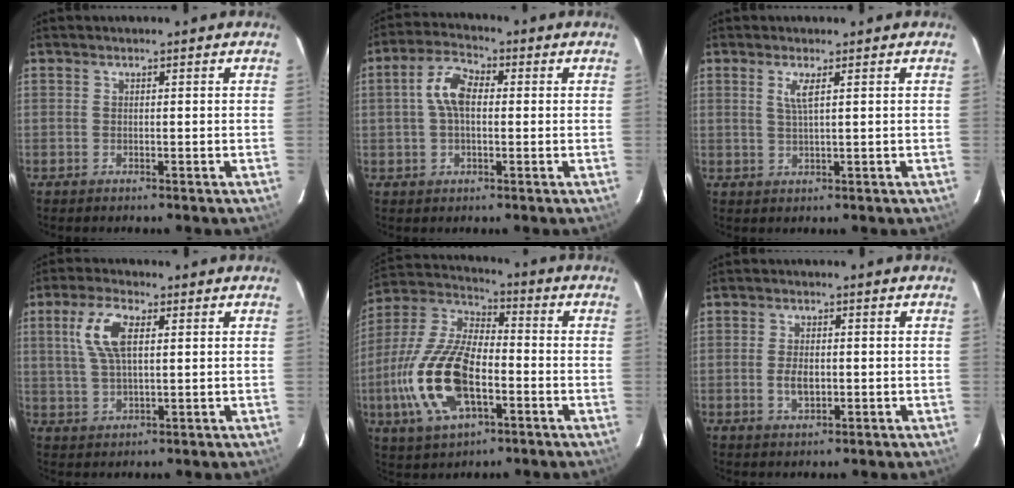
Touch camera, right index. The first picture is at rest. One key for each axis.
{"total": 6.8, "fx": 0.5, "fy": 3.7, "fz": 5.7, "tx": -0.116, "ty": 0.020, "tz": 0.010}
{"total": 2.5, "fx": 1.1, "fy": -0.1, "fz": 2.3, "tx": -0.046, "ty": -0.003, "tz": 0.021}
{"total": 8.1, "fx": 2.4, "fy": 3.3, "fz": 7.0, "tx": -0.145, "ty": 0.012, "tz": 0.050}
{"total": 19.0, "fx": -5.4, "fy": 8.8, "fz": 15.9, "tx": -0.351, "ty": -0.008, "tz": -0.101}
{"total": 3.7, "fx": -0.7, "fy": 2.2, "fz": 2.9, "tx": -0.056, "ty": -0.003, "tz": -0.010}